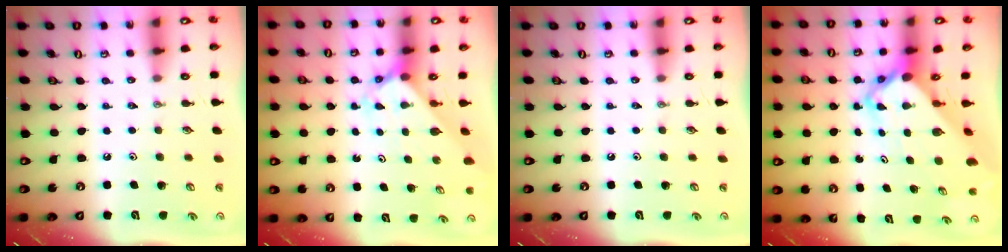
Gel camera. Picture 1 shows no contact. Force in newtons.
{"total": 2.1, "press": 2.1, "slide": 0.2}
{"total": 0.0}
{"total": 5.6, "press": 5.6, "slide": 0.5}